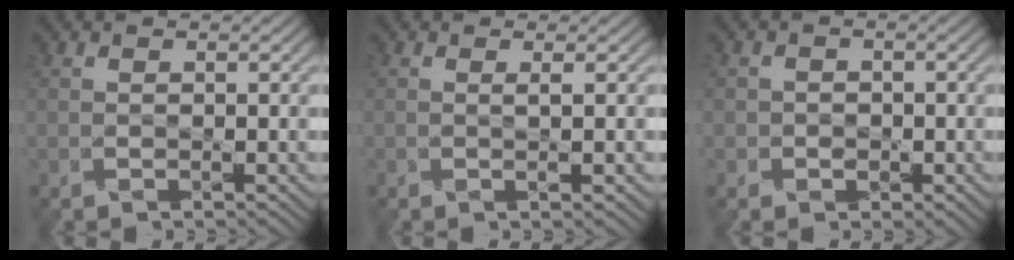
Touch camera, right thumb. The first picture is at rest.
{"total": 1.3, "force": [-0.1, -0.5, 1.1], "torque": [-0.024, -0.002, 0.001]}
{"total": 2.4, "force": [-0.5, 2.3, -0.2], "torque": [0.008, 0.015, -0.019]}